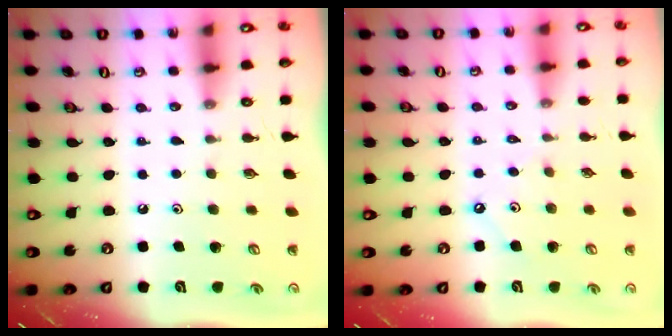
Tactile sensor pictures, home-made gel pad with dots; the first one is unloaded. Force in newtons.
{"total": 2.6, "press": 2.6, "slide": 0.2}